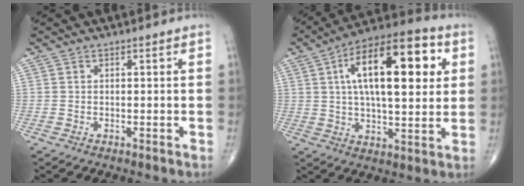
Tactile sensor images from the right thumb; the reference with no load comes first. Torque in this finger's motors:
{"motor_torque": [0.75, 4.26, 2.09, 0.68, 0.15]}